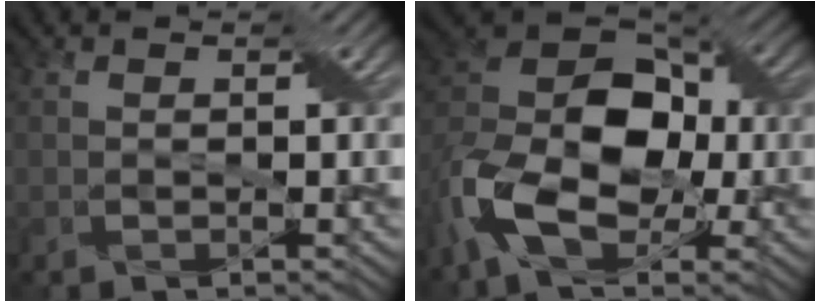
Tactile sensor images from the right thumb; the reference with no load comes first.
{"total": 14.4, "force": [-4.4, 8.8, 10.5], "torque": [-0.227, -0.016, -0.097]}